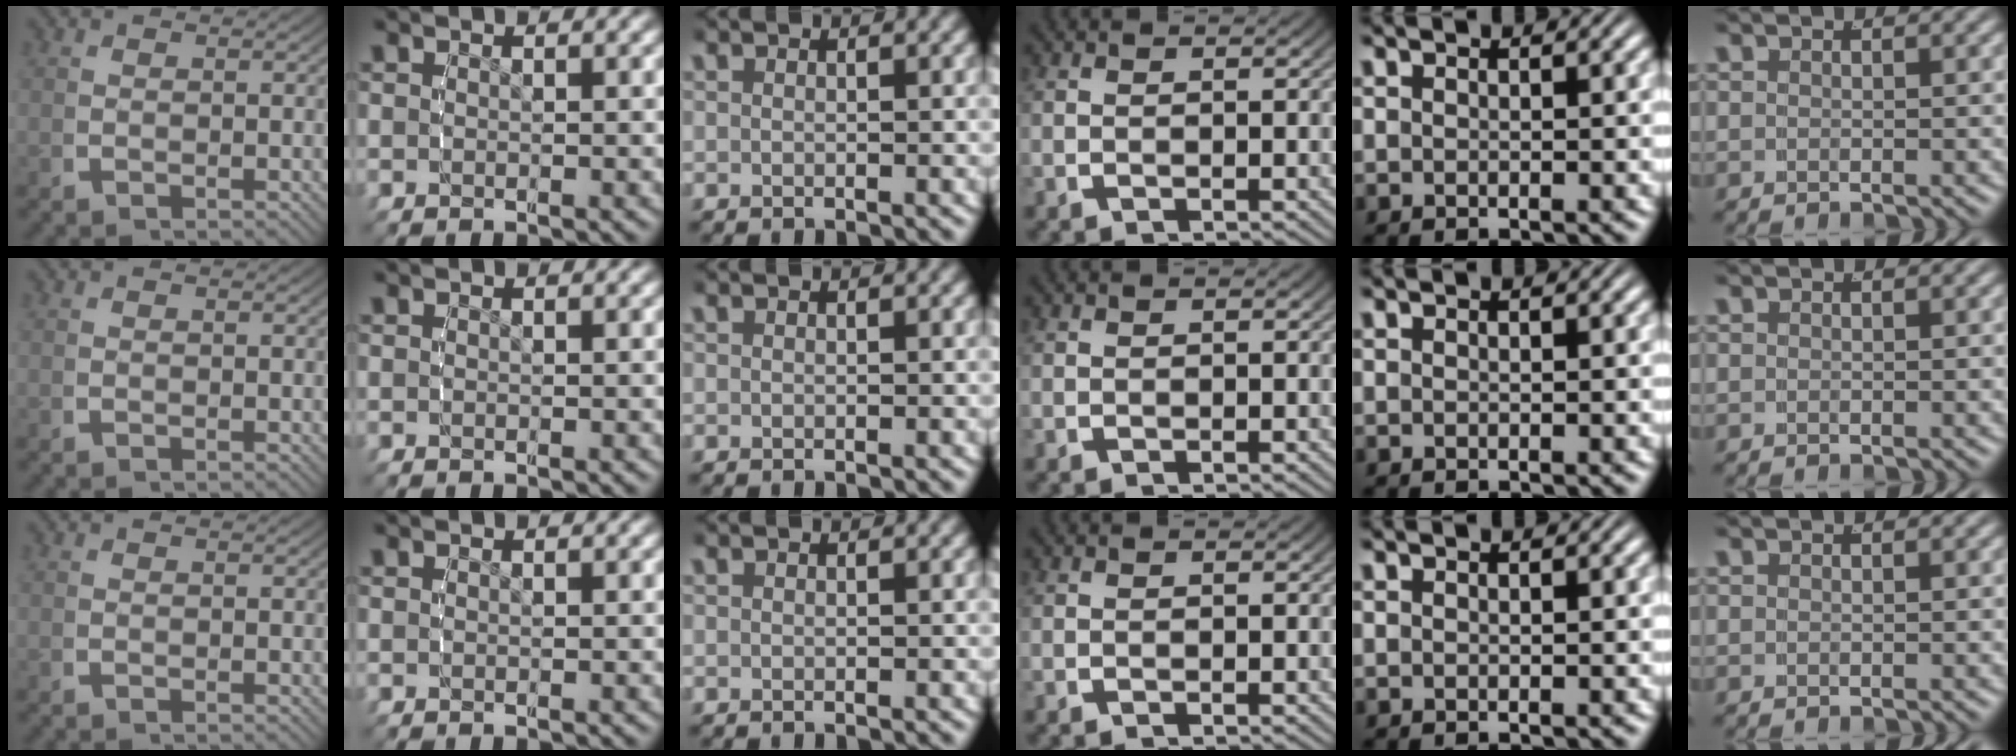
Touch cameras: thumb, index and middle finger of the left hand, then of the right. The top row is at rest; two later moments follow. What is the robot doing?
{"motion": "reach", "object": "router"}